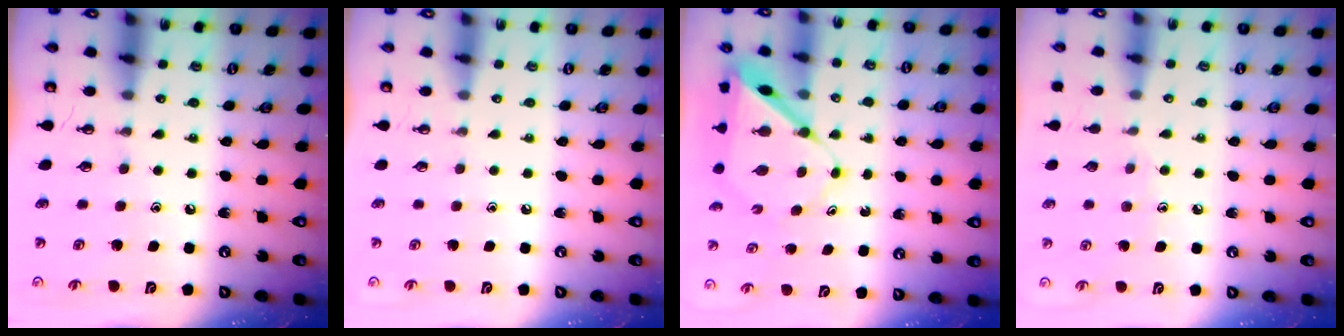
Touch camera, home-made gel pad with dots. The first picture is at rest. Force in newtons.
{"total": 0.0}
{"total": 8.3, "press": 8.3, "slide": 0.7}
{"total": 6.1, "press": 6.1, "slide": 0.6}